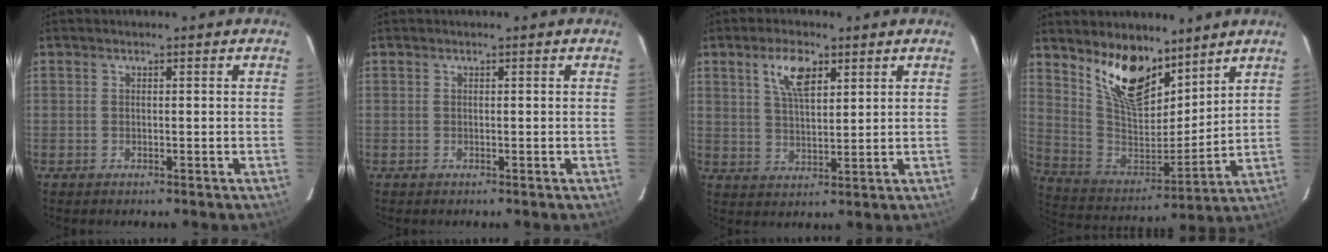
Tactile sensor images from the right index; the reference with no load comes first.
{"total": 0.0}
{"total": 7.0, "force": [3.6, 2.9, 5.2], "torque": [-0.095, 0.009, 0.069]}
{"total": 15.9, "force": [11.0, 7.1, 9.0], "torque": [-0.171, -0.010, 0.214]}